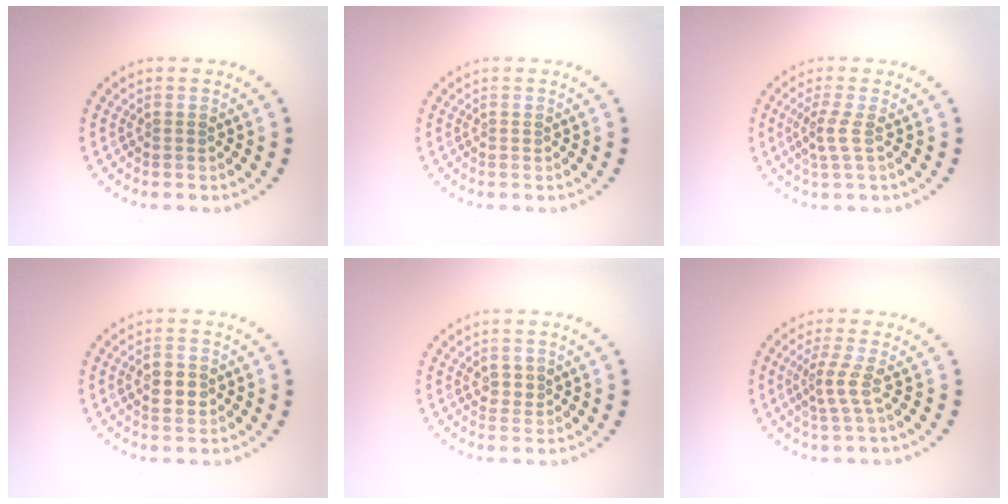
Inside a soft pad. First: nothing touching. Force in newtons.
{"total": 0.0}
{"total": 1.8, "press": 1.3, "slide": 1.2}
{"total": 2.2, "press": 2.2, "slide": 0.1}
{"total": 1.3, "press": 1.2, "slide": 0.4}
{"total": 2.2, "press": 1.5, "slide": 1.6}